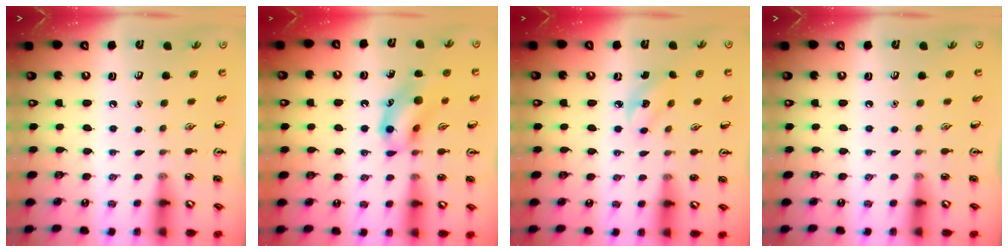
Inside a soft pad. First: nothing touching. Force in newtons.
{"total": 13.4, "press": 13.3, "slide": 2.1}
{"total": 2.8, "press": 2.7, "slide": 0.8}
{"total": 0.0}